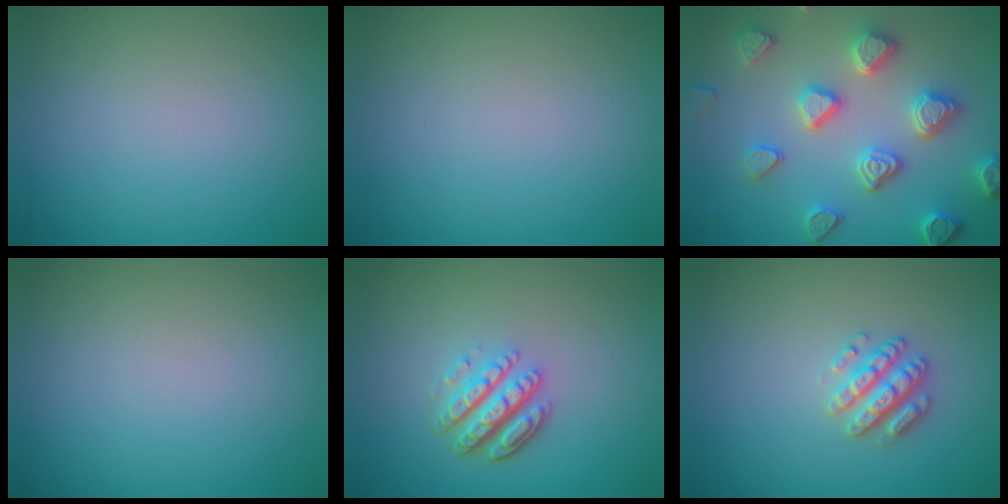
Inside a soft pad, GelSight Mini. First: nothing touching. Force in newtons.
{"total": 0.0}
{"total": 4.9, "press": 4.7, "slide": 1.3}
{"total": 0.0}
{"total": 4.9, "press": 3.4, "slide": 3.4}
{"total": 2.8, "press": 2.7, "slide": 0.6}